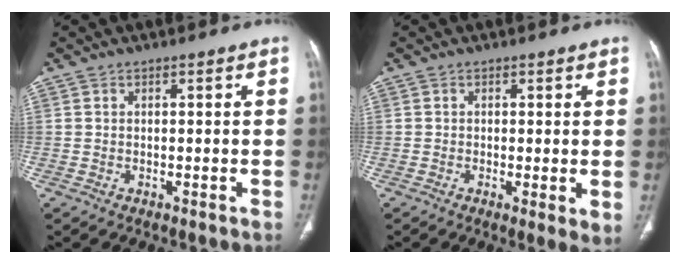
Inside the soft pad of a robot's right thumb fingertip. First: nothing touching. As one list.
[{"total": 3.3, "force": [-0.2, 0.8, 3.2], "torque": [-0.056, -0.016, -0.009]}]